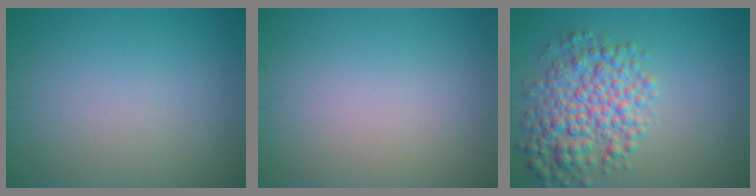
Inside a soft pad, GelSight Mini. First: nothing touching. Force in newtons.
{"total": 0.0}
{"total": 6.0, "press": 6.0, "slide": 0.0}